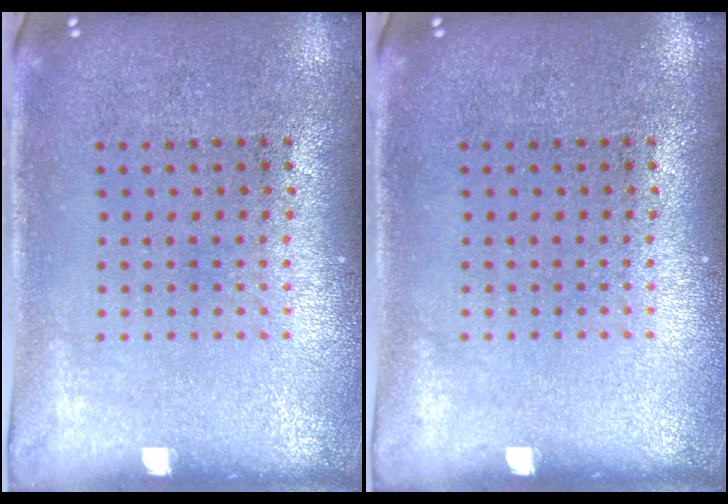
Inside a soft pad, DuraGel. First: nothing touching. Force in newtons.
{"total": 0.0}